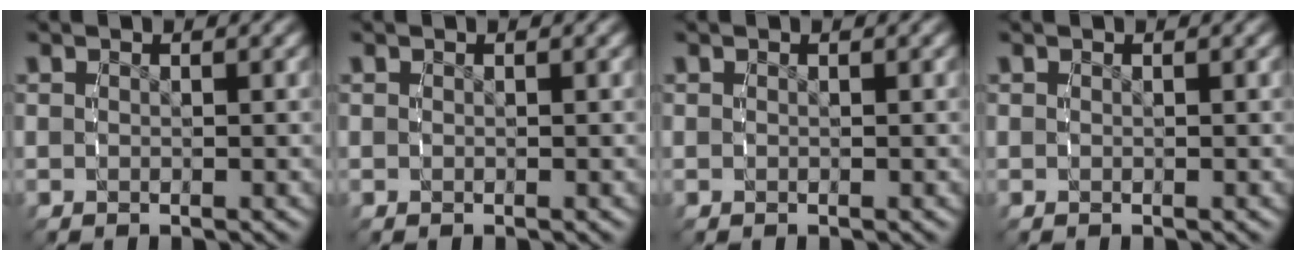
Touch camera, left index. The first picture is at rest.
{"total": 0.0}
{"total": 0.0}
{"total": 0.0}